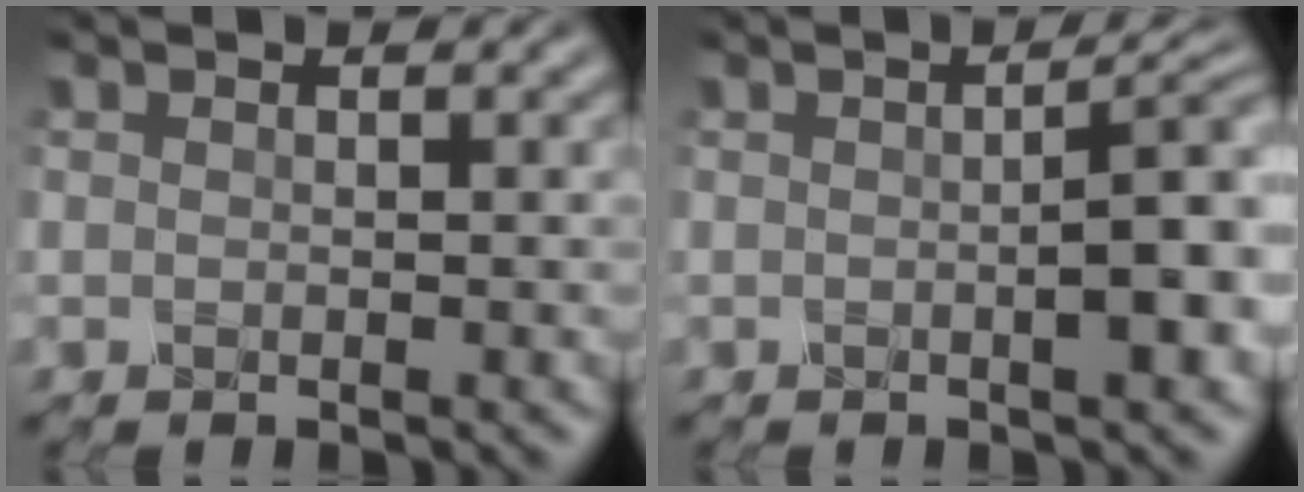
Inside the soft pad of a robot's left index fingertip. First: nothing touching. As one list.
[{"total": 6.5, "force": [-0.2, 2.0, 6.1], "torque": [-0.059, 0.014, -0.008]}]